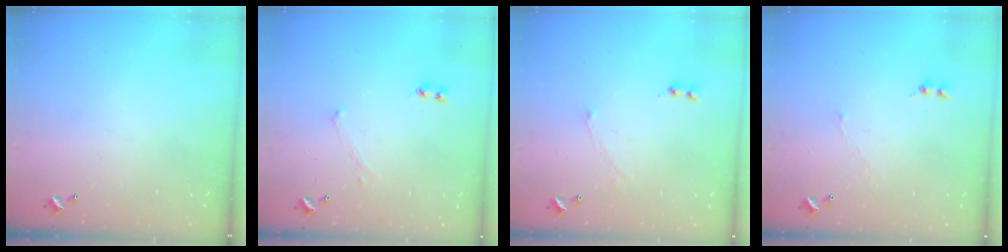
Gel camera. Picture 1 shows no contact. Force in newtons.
{"total": 0.7, "press": 0.7, "slide": 0.3}
{"total": 2.1, "press": 2.0, "slide": 0.7}
{"total": 2.6, "press": 2.6, "slide": 0.6}